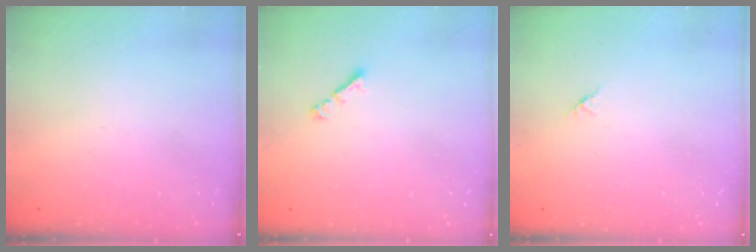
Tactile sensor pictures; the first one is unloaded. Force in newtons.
{"total": 1.9, "press": 1.8, "slide": 0.6}
{"total": 1.2, "press": 1.2, "slide": 0.3}